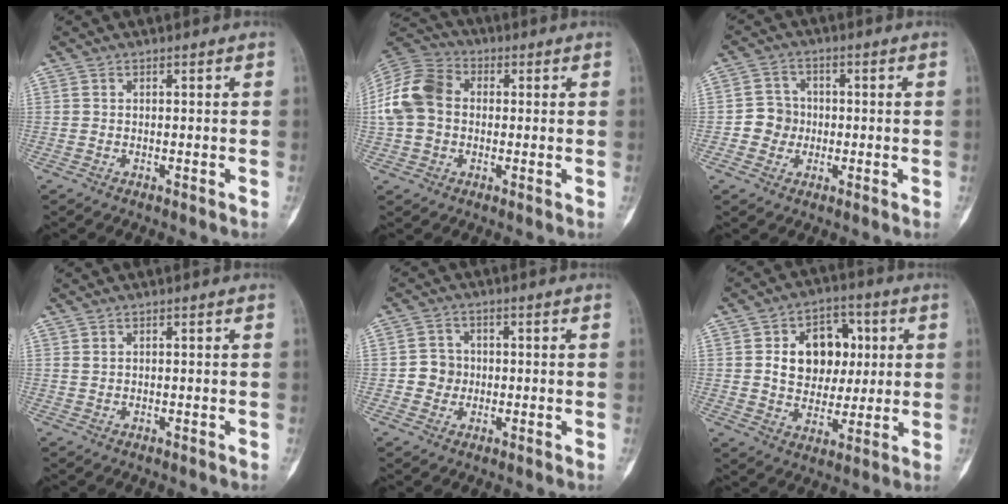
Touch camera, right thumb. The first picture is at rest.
{"total": 12.8, "force": [0.5, 9.9, 8.1], "torque": [-0.159, 0.032, 0.002]}
{"total": 5.2, "force": [-0.8, 4.9, 1.3], "torque": [0.007, 0.012, -0.021]}
{"total": 0.7, "force": [0.5, 0.3, 0.3], "torque": [-0.004, 0.000, 0.009]}
{"total": 4.1, "force": [-0.3, 3.9, 1.1], "torque": [0.007, 0.009, -0.010]}
{"total": 13.6, "force": [2.7, 10.2, 8.6], "torque": [-0.080, 0.004, 0.047]}